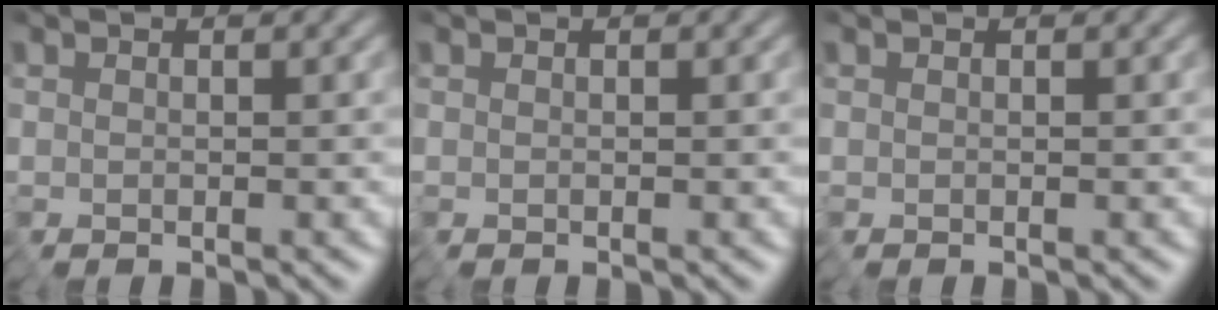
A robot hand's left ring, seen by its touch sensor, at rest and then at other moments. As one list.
[{"total": 0.0}, {"total": 0.0}]